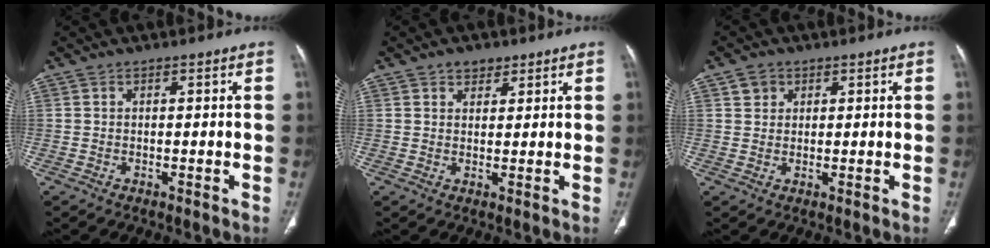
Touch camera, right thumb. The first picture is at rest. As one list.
[{"total": 2.8, "force": [1.8, 1.8, 1.0], "torque": [0.001, -0.009, 0.025]}, {"total": 2.7, "force": [1.3, 2.2, 0.7], "torque": [0.002, -0.006, 0.019]}]